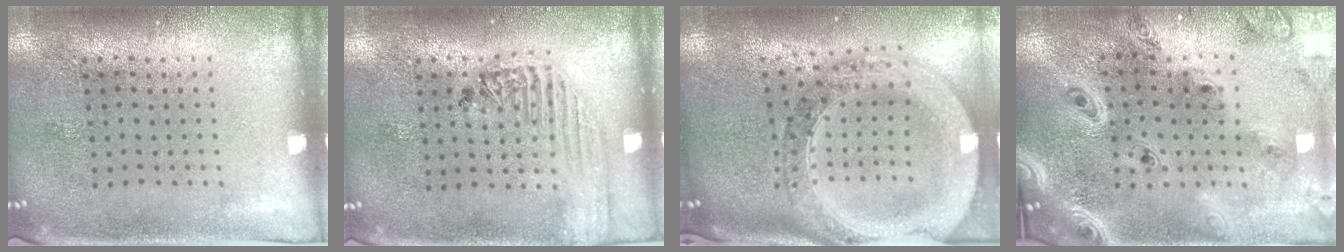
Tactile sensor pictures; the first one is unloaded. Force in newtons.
{"total": 1.8, "press": 1.7, "slide": 0.7}
{"total": 2.9, "press": 2.4, "slide": 1.5}
{"total": 2.7, "press": 2.4, "slide": 1.3}